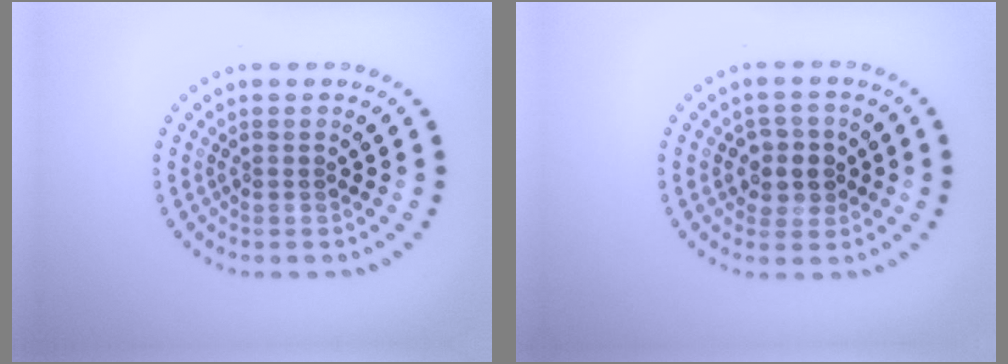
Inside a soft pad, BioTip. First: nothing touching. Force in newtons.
{"total": 2.6, "press": 2.5, "slide": 0.8}